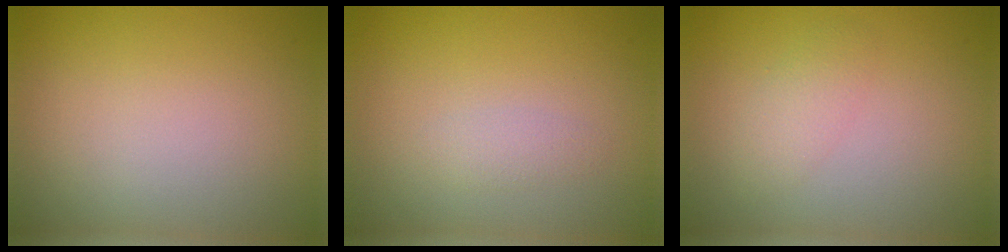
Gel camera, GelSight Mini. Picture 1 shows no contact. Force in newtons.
{"total": 1.0, "press": 1.0, "slide": 0.1}
{"total": 1.6, "press": 1.6, "slide": 0.1}